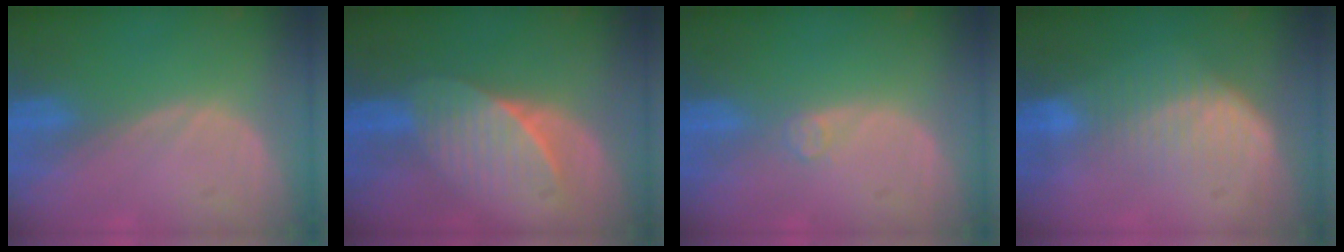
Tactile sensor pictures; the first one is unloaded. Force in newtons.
{"total": 7.5, "press": 6.6, "slide": 3.5}
{"total": 1.5, "press": 1.5, "slide": 0.2}
{"total": 6.5, "press": 5.9, "slide": 2.7}